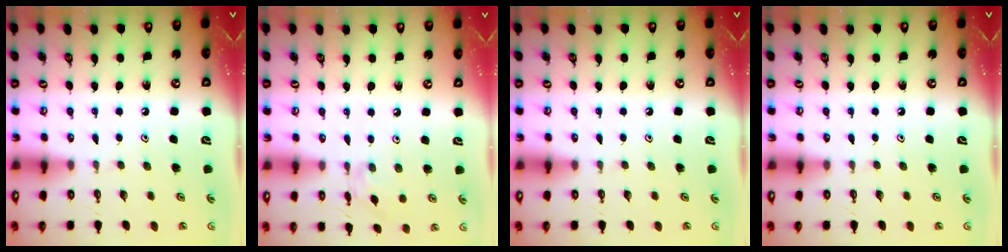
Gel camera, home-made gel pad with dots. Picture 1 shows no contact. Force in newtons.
{"total": 1.4, "press": 1.3, "slide": 0.2}
{"total": 0.0}
{"total": 0.0}